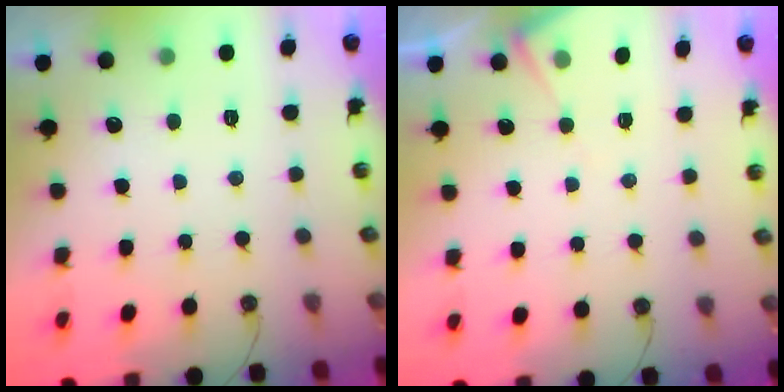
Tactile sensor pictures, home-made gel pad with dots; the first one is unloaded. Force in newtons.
{"total": 5.3, "press": 5.2, "slide": 0.7}